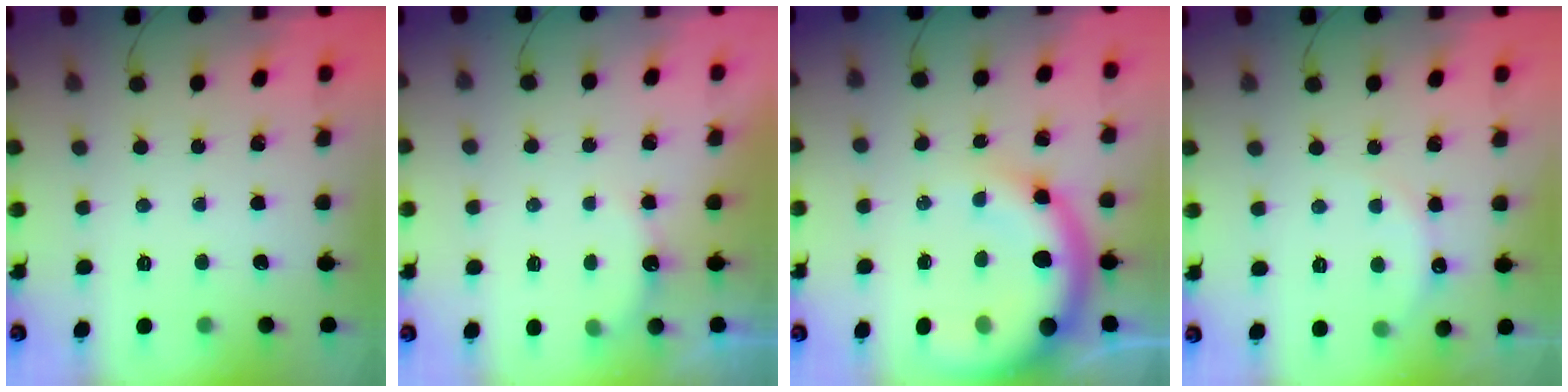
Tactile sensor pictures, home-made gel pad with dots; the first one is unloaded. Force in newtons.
{"total": 4.6, "press": 4.5, "slide": 1.0}
{"total": 14.3, "press": 13.8, "slide": 3.7}
{"total": 6.3, "press": 6.2, "slide": 1.3}